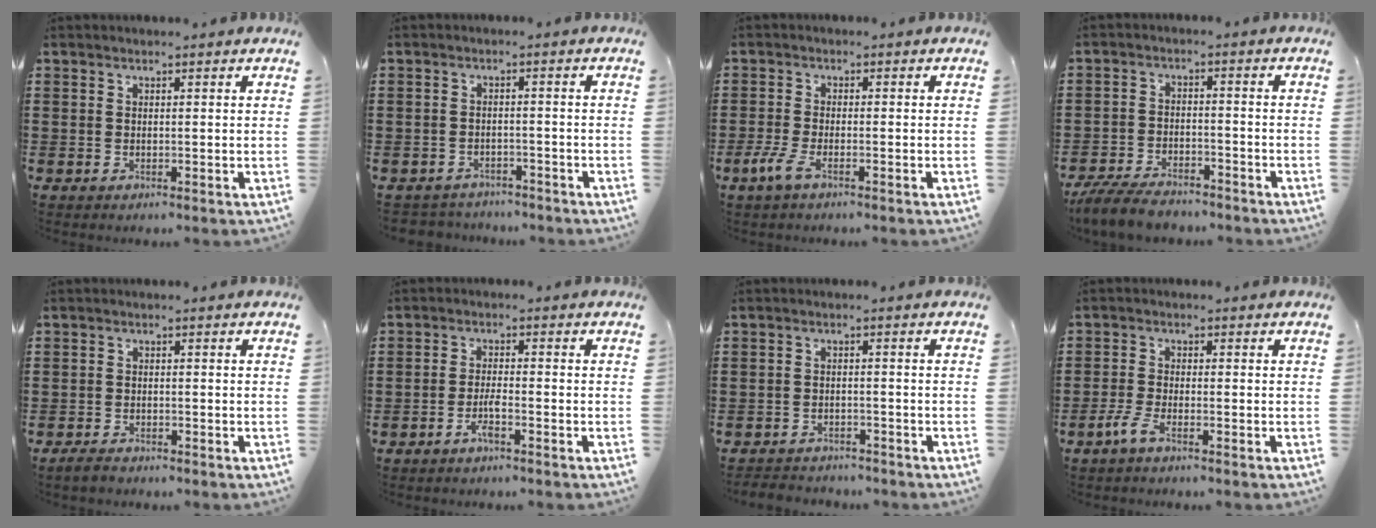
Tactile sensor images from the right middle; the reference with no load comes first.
{"total": 2.6, "force": [-2.5, 0.6, -0.4], "torque": [-0.001, 0.001, -0.059]}
{"total": 3.4, "force": [-2.0, 1.0, 2.5], "torque": [-0.070, -0.005, -0.046]}
{"total": 6.1, "force": [-5.6, 1.6, 1.7], "torque": [-0.034, 0.011, -0.110]}
{"total": 1.7, "force": [-1.5, 0.6, 0.4], "torque": [-0.010, 0.003, -0.031]}
{"total": 2.7, "force": [-1.7, 0.3, 2.1], "torque": [-0.045, -0.001, -0.033]}
{"total": 2.7, "force": [-2.6, 0.6, -0.2], "torque": [-0.004, -0.001, -0.058]}
{"total": 3.1, "force": [-2.2, 0.6, 2.1], "torque": [-0.056, -0.003, -0.048]}